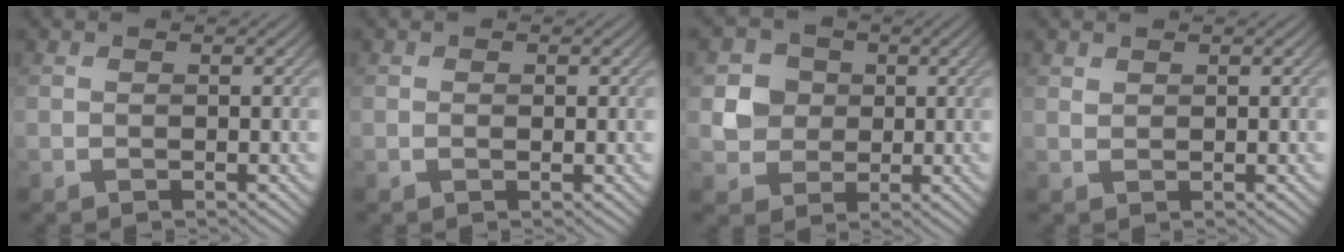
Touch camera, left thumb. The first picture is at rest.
{"total": 0.5, "force": [0.0, 0.3, 0.4], "torque": [-0.006, -0.002, 0.000]}
{"total": 4.5, "force": [0.5, 4.2, 1.5], "torque": [-0.035, 0.003, 0.001]}
{"total": 0.8, "force": [0.7, 0.3, 0.2], "torque": [-0.008, -0.001, 0.017]}